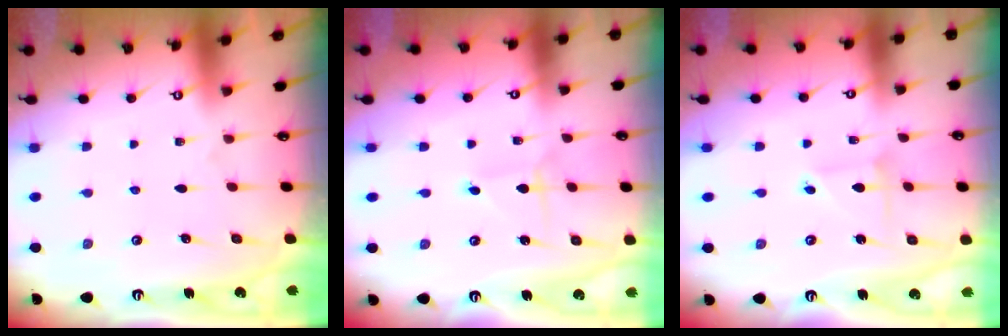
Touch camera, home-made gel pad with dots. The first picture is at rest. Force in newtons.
{"total": 1.8, "press": 1.7, "slide": 0.2}
{"total": 2.4, "press": 2.4, "slide": 0.2}